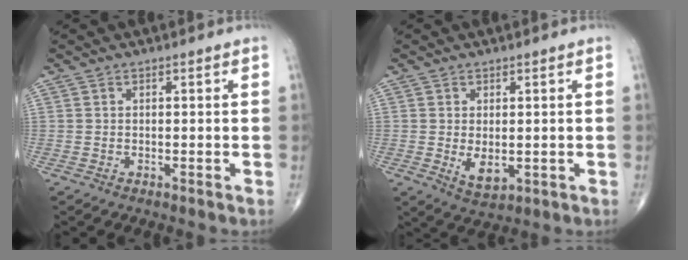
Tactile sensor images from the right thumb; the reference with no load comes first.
{"total": 4.4, "force": [-0.4, 2.5, 3.6], "torque": [-0.052, -0.011, 0.004]}